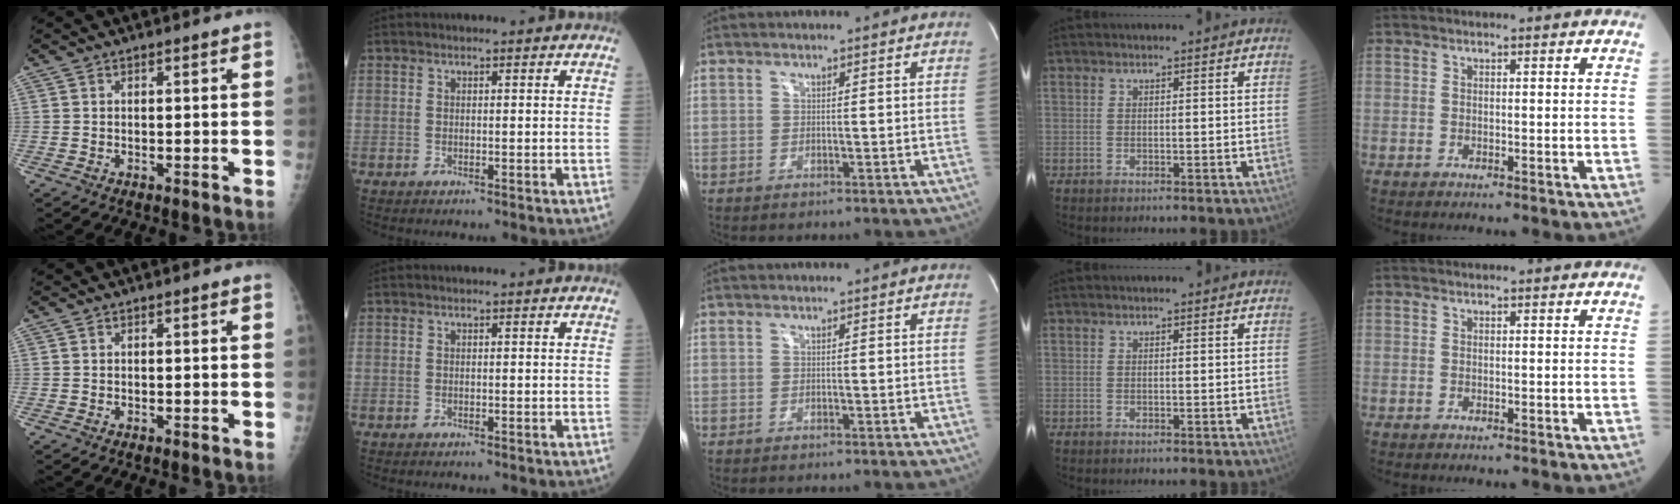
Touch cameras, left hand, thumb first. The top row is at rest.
{}